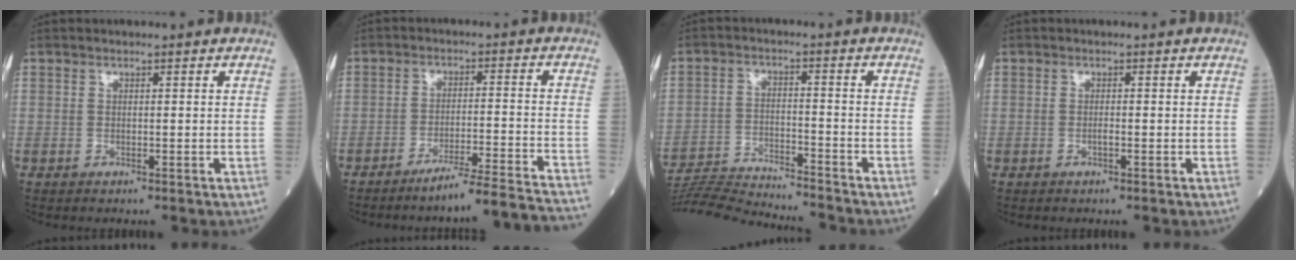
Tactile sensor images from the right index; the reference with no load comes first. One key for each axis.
{"total": 14.6, "fx": -13.4, "fy": -2.3, "fz": 5.4, "tx": -0.049, "ty": -0.014, "tz": -0.192}
{"total": 15.5, "fx": -15.0, "fy": -0.8, "fz": 3.8, "tx": -0.063, "ty": -0.008, "tz": -0.238}
{"total": 0.8, "fx": -0.3, "fy": 0.1, "fz": 0.7, "tx": -0.017, "ty": 0.000, "tz": -0.005}